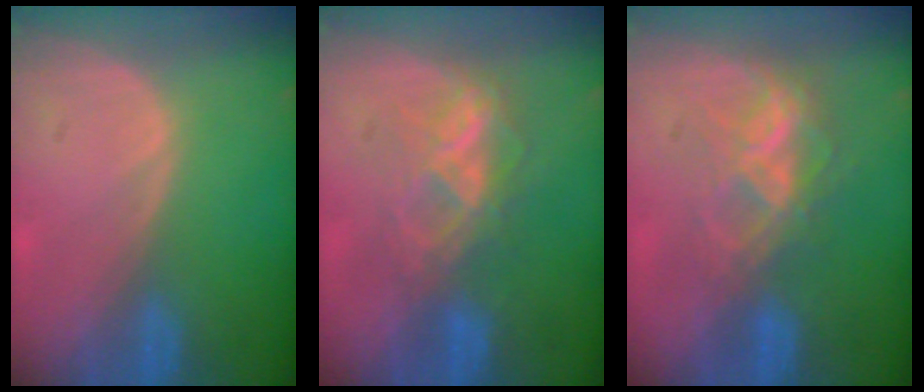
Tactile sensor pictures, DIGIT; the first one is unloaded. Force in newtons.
{"total": 6.1, "press": 5.8, "slide": 2.0}
{"total": 7.3, "press": 6.1, "slide": 3.9}